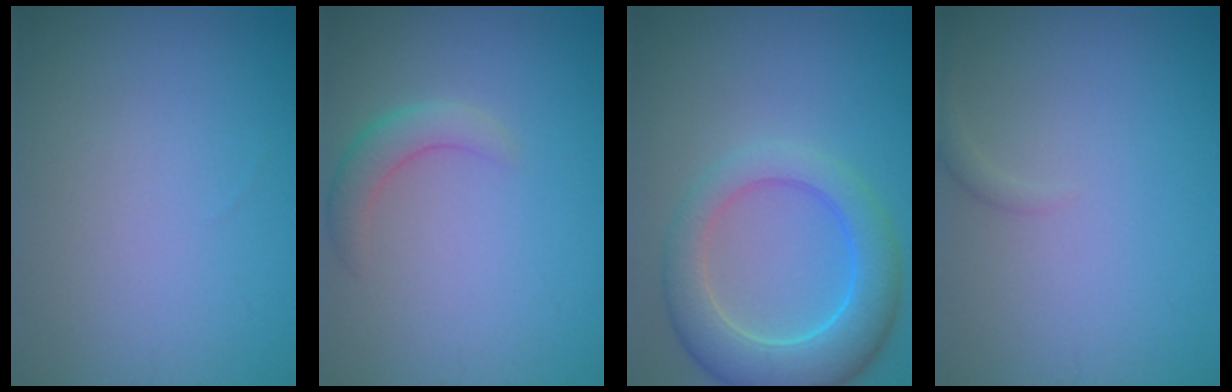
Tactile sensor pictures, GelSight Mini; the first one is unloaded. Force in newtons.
{"total": 2.4, "press": 2.4, "slide": 0.2}
{"total": 6.2, "press": 6.2, "slide": 0.3}
{"total": 0.8, "press": 0.8, "slide": 0.1}